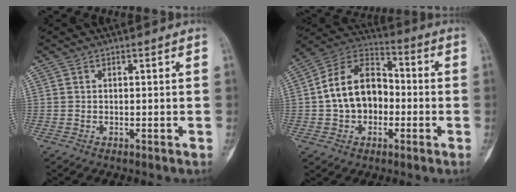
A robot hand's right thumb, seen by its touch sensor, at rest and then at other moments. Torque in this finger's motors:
{"motor_torque": [-0.35, 1.08, 0.79, -0.58, 0.12]}